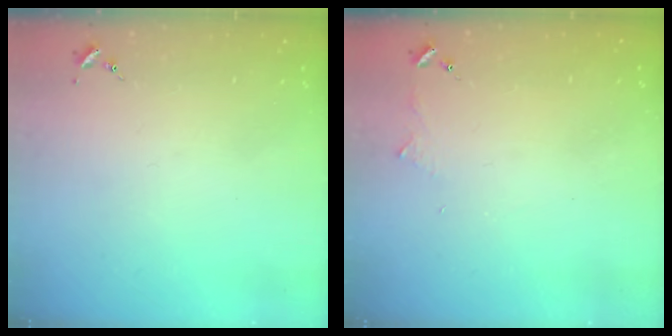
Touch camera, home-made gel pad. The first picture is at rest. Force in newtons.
{"total": 3.5, "press": 3.5, "slide": 0.4}